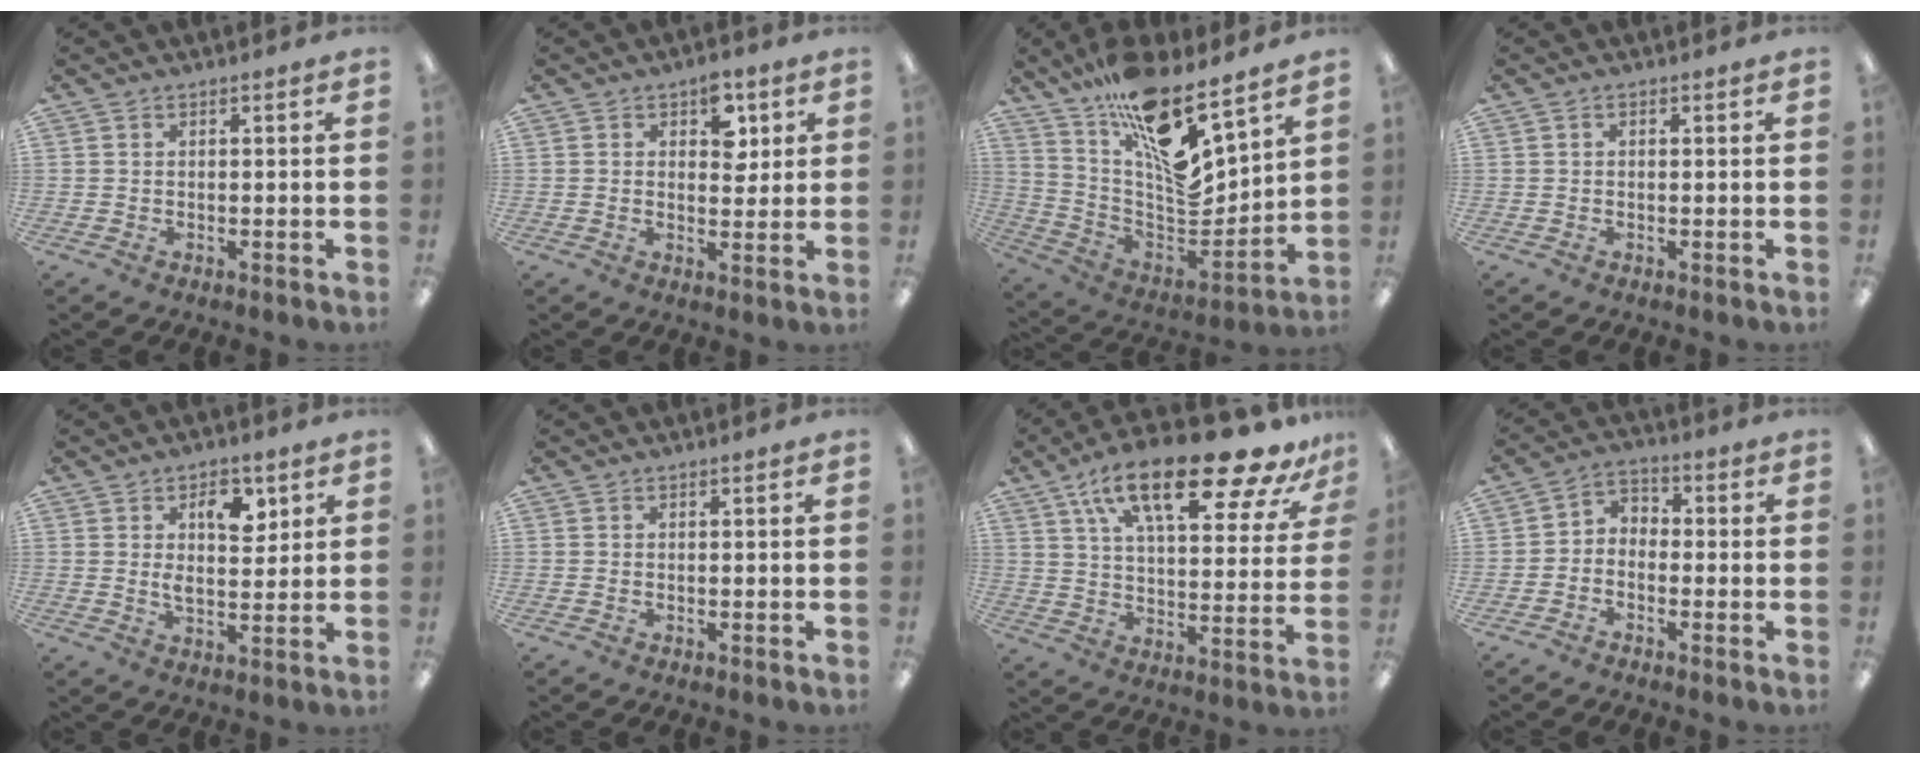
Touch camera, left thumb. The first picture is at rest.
{"total": 7.3, "force": [2.7, 4.3, 5.3], "torque": [-0.052, -0.010, 0.039]}
{"total": 17.5, "force": [11.5, 5.1, 12.1], "torque": [-0.186, -0.108, 0.194]}
{"total": 0.7, "force": [0.0, 0.4, 0.6], "torque": [-0.011, 0.001, 0.001]}
{"total": 7.6, "force": [3.4, 4.1, 5.4], "torque": [-0.069, -0.011, 0.051]}
{"total": 0.0}
{"total": 23.7, "force": [15.8, 7.2, 16.2], "torque": [-0.255, -0.091, 0.254]}
{"total": 3.8, "force": [-2.7, 2.5, 1.1], "torque": [-0.021, 0.010, -0.055]}